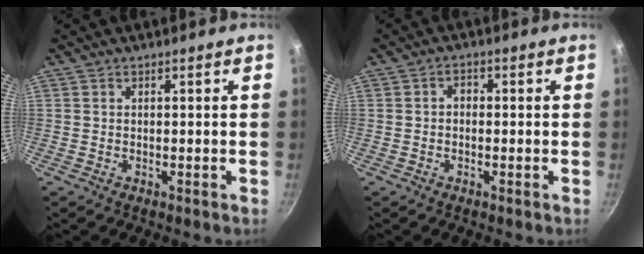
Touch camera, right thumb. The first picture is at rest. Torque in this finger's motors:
{"motor_torque": [-0.11, 0.58, 0.33, -0.10, 0.00]}